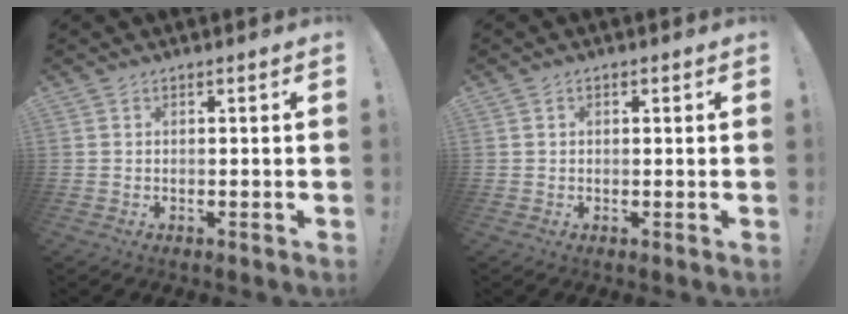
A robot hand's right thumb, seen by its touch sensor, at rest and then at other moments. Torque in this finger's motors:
{"motor_torque": [-0.11, -0.31, -0.07, 0.16, 0.05]}